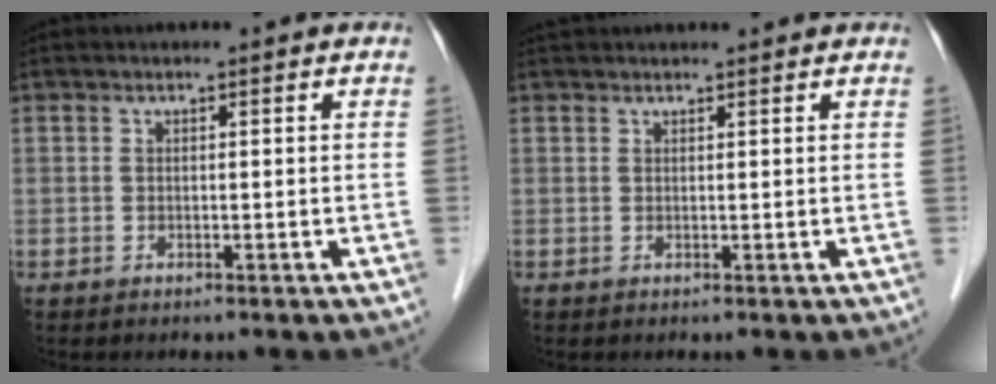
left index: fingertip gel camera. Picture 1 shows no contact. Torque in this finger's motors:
{"motor_torque": [-0.71, -0.97, -0.07, -0.04]}